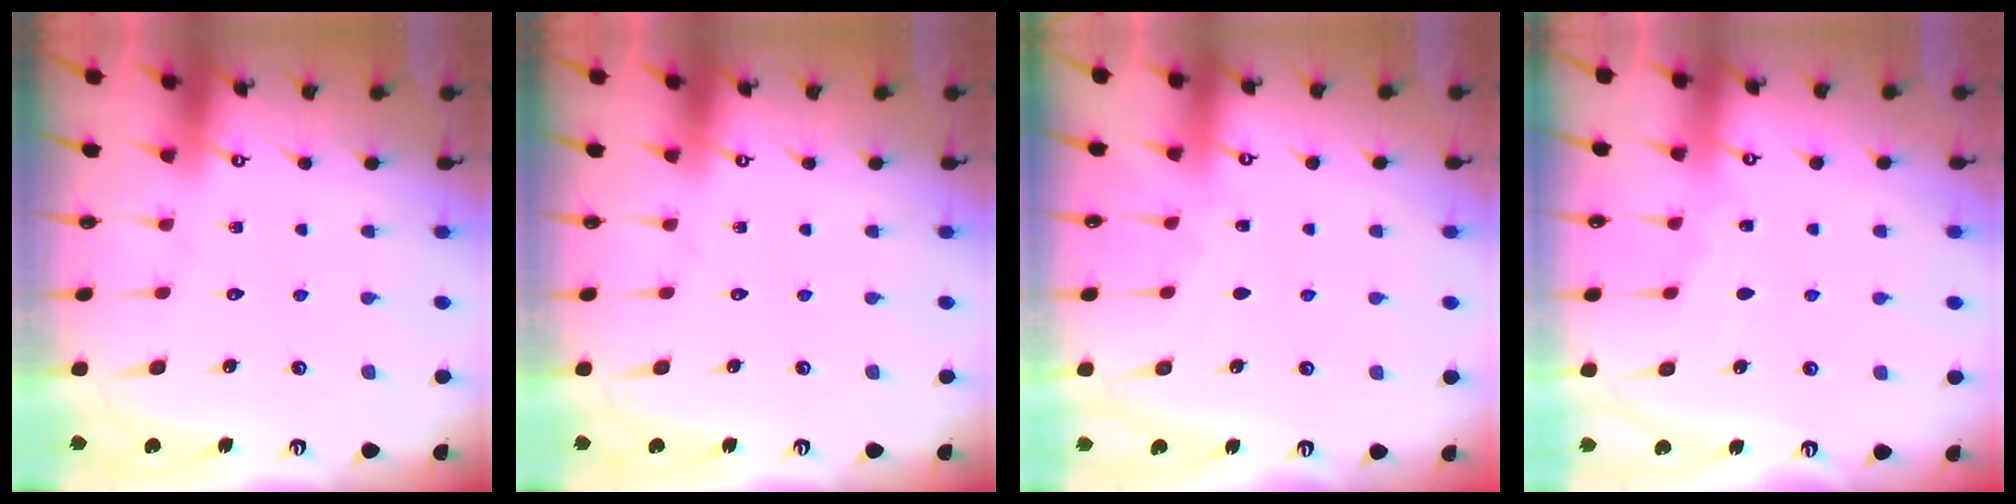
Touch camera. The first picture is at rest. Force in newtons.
{"total": 0.0}
{"total": 2.9, "press": 2.8, "slide": 0.3}
{"total": 2.9, "press": 2.9, "slide": 0.1}